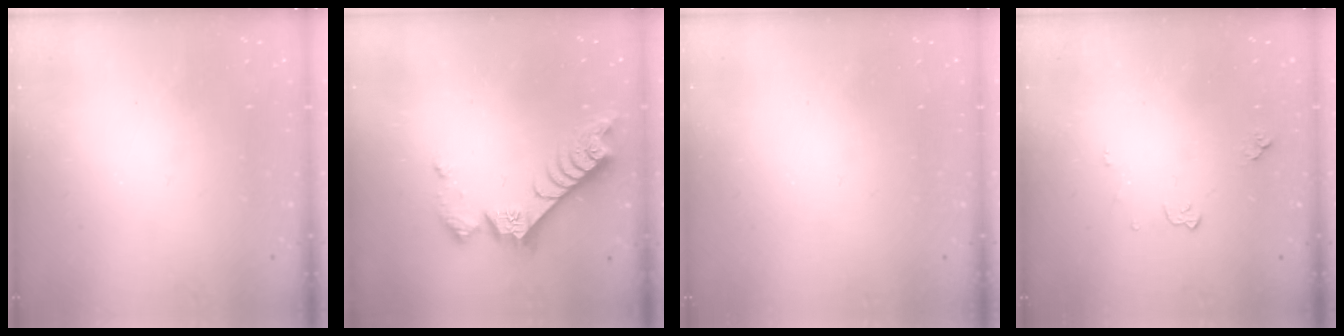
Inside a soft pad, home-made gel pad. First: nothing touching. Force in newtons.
{"total": 8.4, "press": 8.4, "slide": 0.3}
{"total": 0.0}
{"total": 4.8, "press": 4.7, "slide": 0.7}